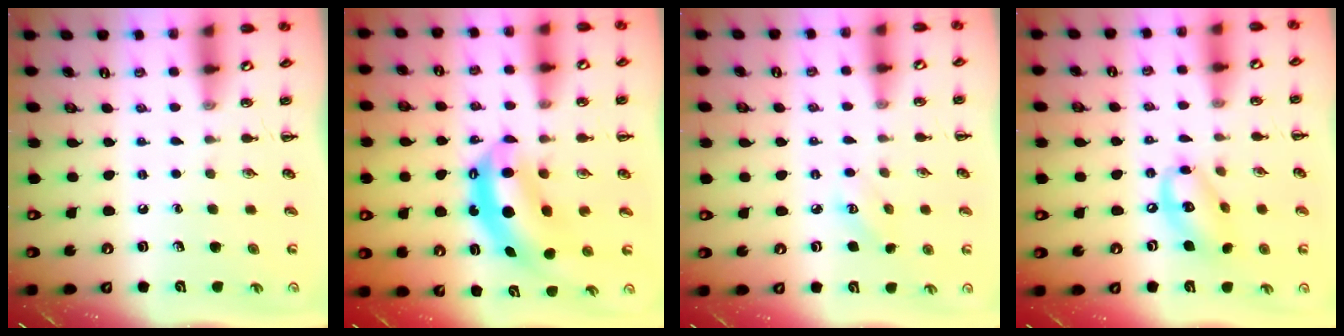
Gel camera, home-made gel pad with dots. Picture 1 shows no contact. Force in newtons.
{"total": 7.4, "press": 7.1, "slide": 2.0}
{"total": 3.2, "press": 3.1, "slide": 0.8}
{"total": 13.2, "press": 12.8, "slide": 2.9}